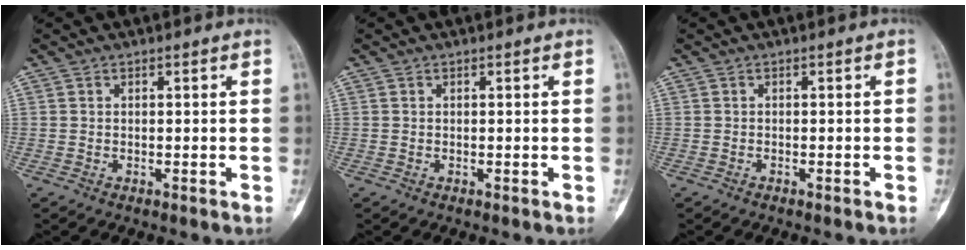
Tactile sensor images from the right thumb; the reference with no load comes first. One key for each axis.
{"total": 0.0}
{"total": 0.5, "fx": -0.3, "fy": 0.1, "fz": 0.4, "tx": -0.008, "ty": 0.009, "tz": -0.007}